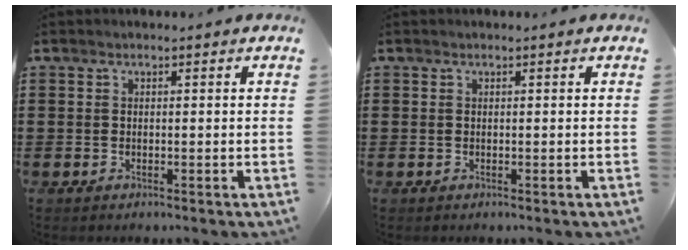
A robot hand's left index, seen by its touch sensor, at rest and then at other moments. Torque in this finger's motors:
{"motor_torque": [0.00, 0.00, 0.00, 0.00]}